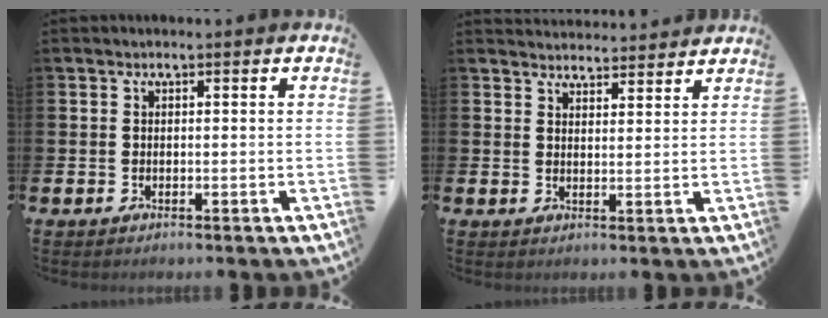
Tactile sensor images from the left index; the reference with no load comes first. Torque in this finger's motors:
{"motor_torque": [0.41, -0.55, 0.06, -0.03]}